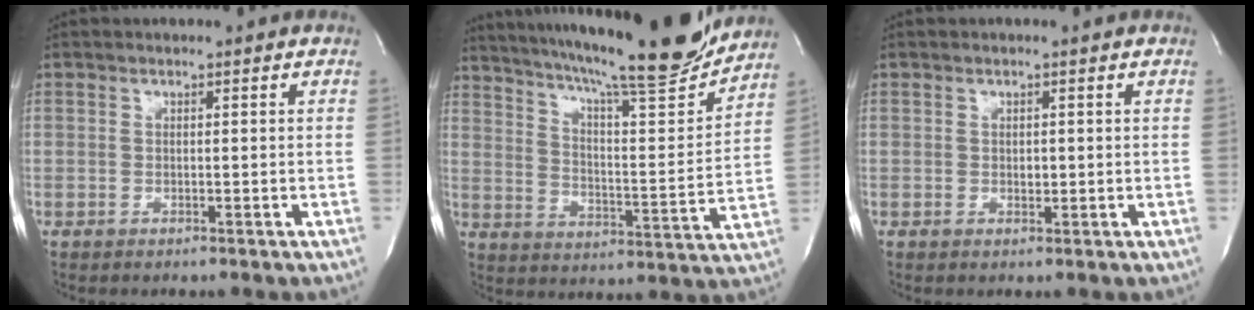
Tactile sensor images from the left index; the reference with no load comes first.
{"total": 22.3, "force": [19.4, 1.4, 10.8], "torque": [-0.183, -0.041, 0.273]}
{"total": 1.0, "force": [-0.6, 0.6, 0.5], "torque": [-0.005, -0.005, -0.010]}